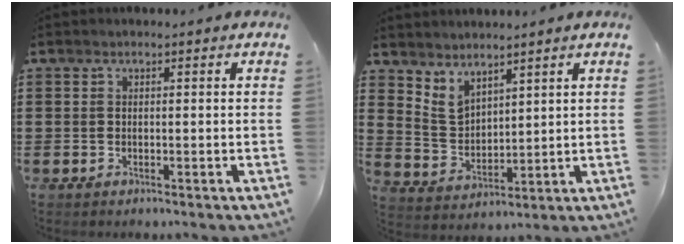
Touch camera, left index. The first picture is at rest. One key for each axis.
{"total": 4.0, "fx": 3.6, "fy": 1.6, "fz": 0.4, "tx": -0.024, "ty": -0.009, "tz": 0.070}